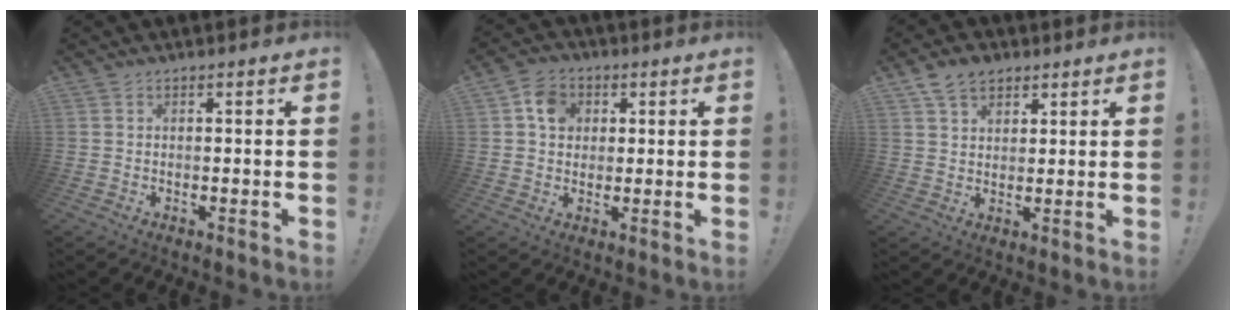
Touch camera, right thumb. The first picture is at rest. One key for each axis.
{"total": 7.7, "fx": 2.2, "fy": 6.4, "fz": 3.6, "tx": -0.052, "ty": 0.004, "tz": 0.043}
{"total": 7.1, "fx": 4.4, "fy": 4.8, "fz": 2.8, "tx": -0.051, "ty": -0.010, "tz": 0.086}